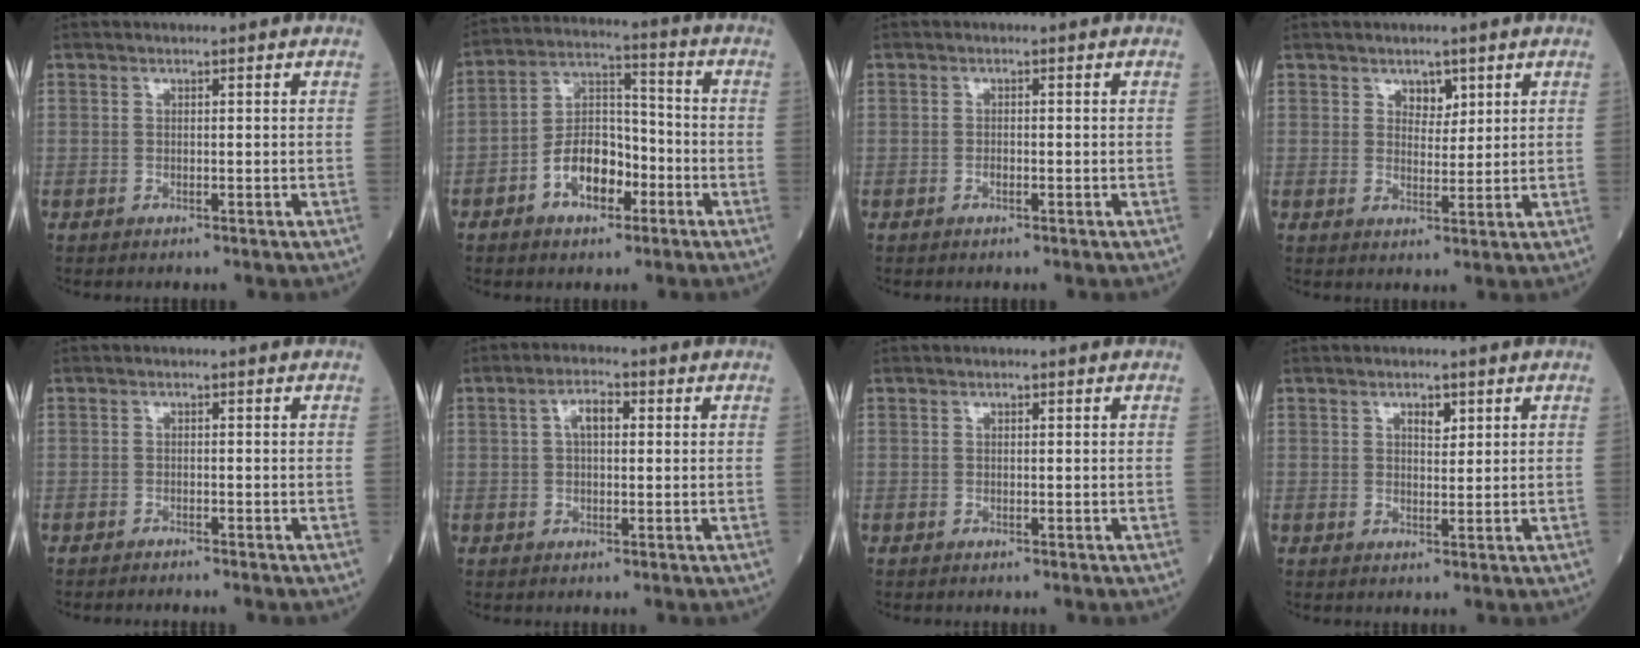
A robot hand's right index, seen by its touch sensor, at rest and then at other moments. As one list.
[{"total": 9.4, "force": [-4.1, 5.2, 6.7], "torque": [-0.135, 0.023, -0.070]}, {"total": 0.6, "force": [-0.2, 0.3, 0.5], "torque": [-0.014, 0.000, -0.002]}, {"total": 2.9, "force": [1.8, 1.6, 1.5], "torque": [-0.018, -0.001, 0.030]}, {"total": 1.7, "force": [-1.6, -0.1, 0.5], "torque": [-0.007, 0.001, -0.021]}, {"total": 3.7, "force": [0.9, 1.5, 3.2], "torque": [-0.062, 0.014, 0.015]}, {"total": 0.0}, {"total": 2.1, "force": [1.2, 0.9, 1.5], "torque": [-0.022, -0.002, 0.018]}]